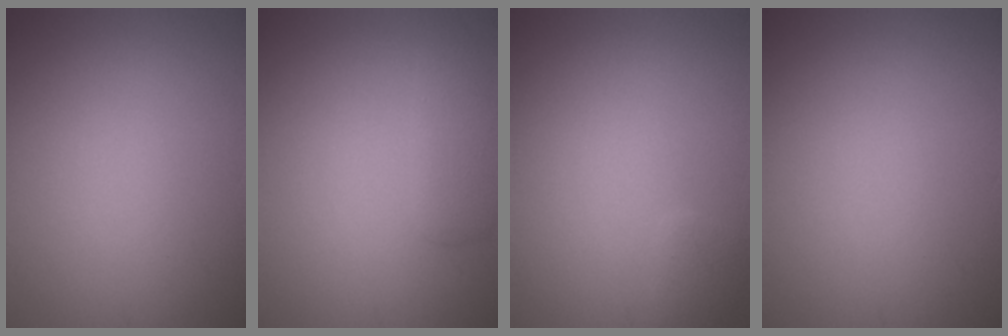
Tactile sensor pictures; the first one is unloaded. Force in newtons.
{"total": 1.8, "press": 1.8, "slide": 0.2}
{"total": 1.0, "press": 1.0, "slide": 0.1}
{"total": 0.0}